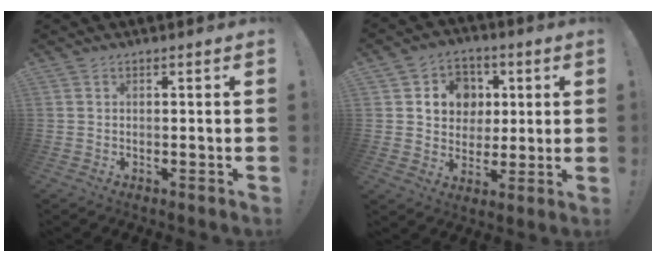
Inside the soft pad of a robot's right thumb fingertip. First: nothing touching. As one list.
[{"total": 10.2, "force": [2.0, 9.5, 3.1], "torque": [-0.041, -0.007, 0.046]}]